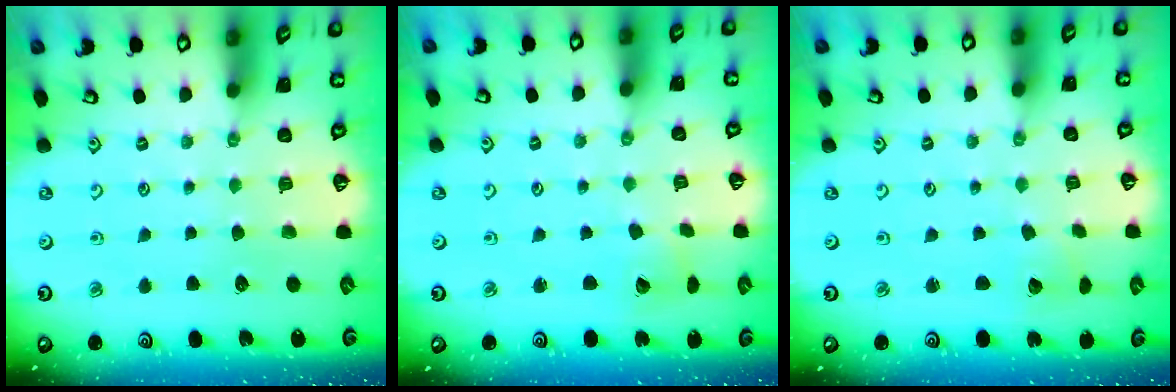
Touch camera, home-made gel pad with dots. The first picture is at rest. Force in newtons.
{"total": 4.1, "press": 4.1, "slide": 0.5}
{"total": 2.0, "press": 2.0, "slide": 0.1}